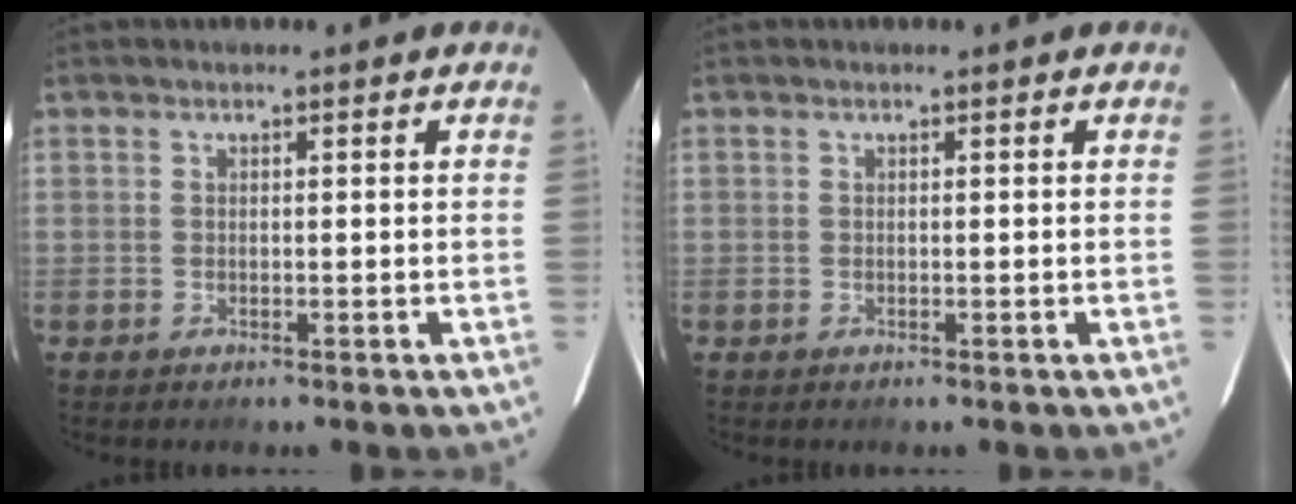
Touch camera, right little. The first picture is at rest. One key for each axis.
{"total": 0.0}